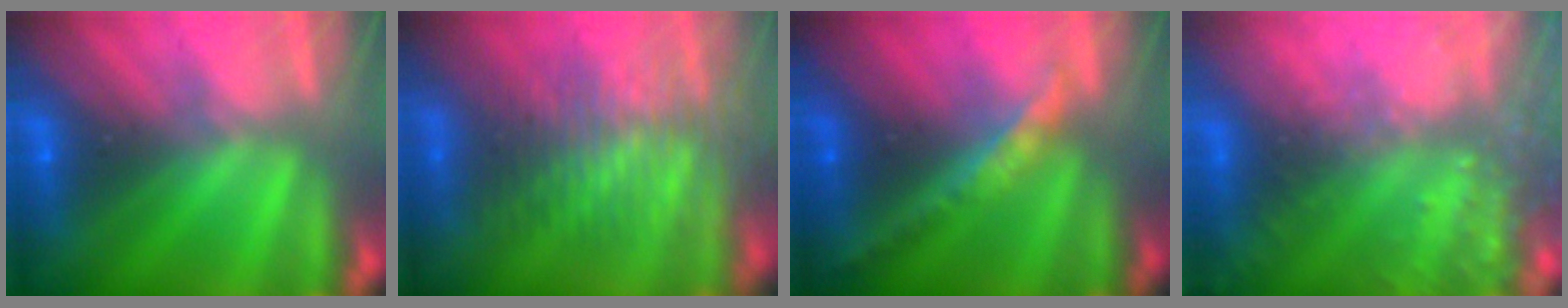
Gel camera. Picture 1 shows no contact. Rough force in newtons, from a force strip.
{"total": 3.3}
{"total": 2.4}
{"total": 8.6}